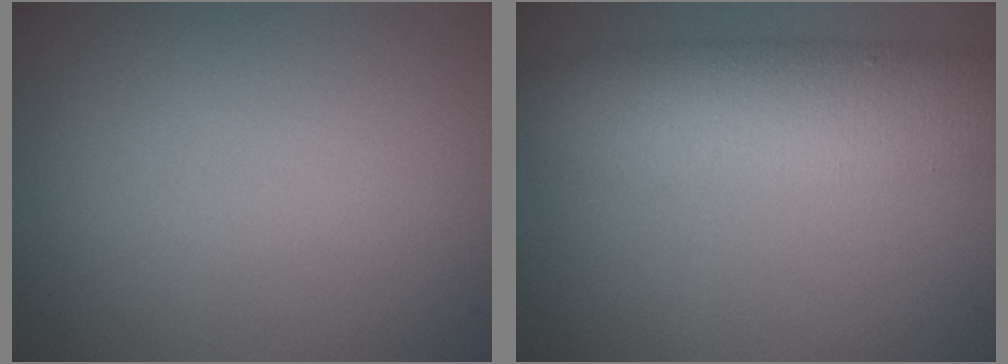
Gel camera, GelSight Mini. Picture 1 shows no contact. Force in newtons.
{"total": 8.2, "press": 8.2, "slide": 0.5}